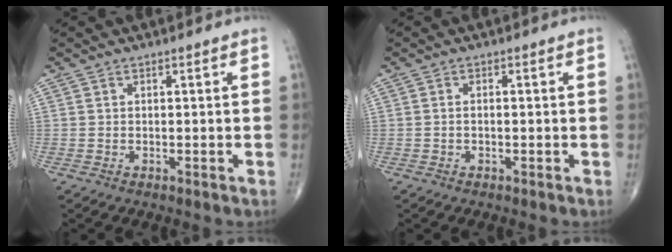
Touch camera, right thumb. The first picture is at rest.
{"total": 0.9, "force": [-0.1, 0.4, 0.8], "torque": [-0.017, 0.006, -0.003]}